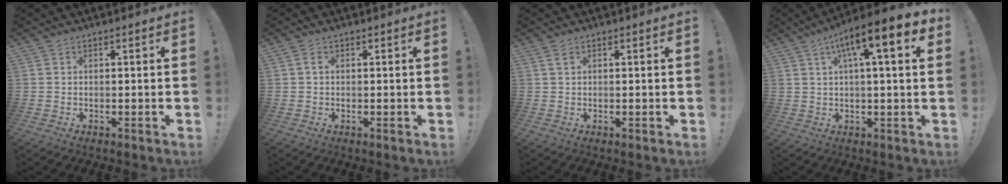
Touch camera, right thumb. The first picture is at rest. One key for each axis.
{"total": 1.4, "fx": 0.3, "fy": 0.7, "fz": 1.2, "tx": -0.026, "ty": 0.005, "tz": 0.006}
{"total": 1.3, "fx": 0.6, "fy": 0.4, "fz": 1.1, "tx": -0.022, "ty": 0.002, "tz": 0.010}
{"total": 11.5, "fx": 4.3, "fy": 2.0, "fz": 10.4, "tx": -0.165, "ty": -0.016, "tz": 0.061}